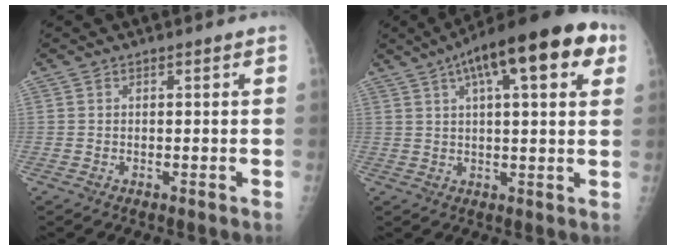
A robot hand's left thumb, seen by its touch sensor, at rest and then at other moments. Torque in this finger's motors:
{"motor_torque": [0.16, 0.30, 1.02, -0.37, 0.12]}